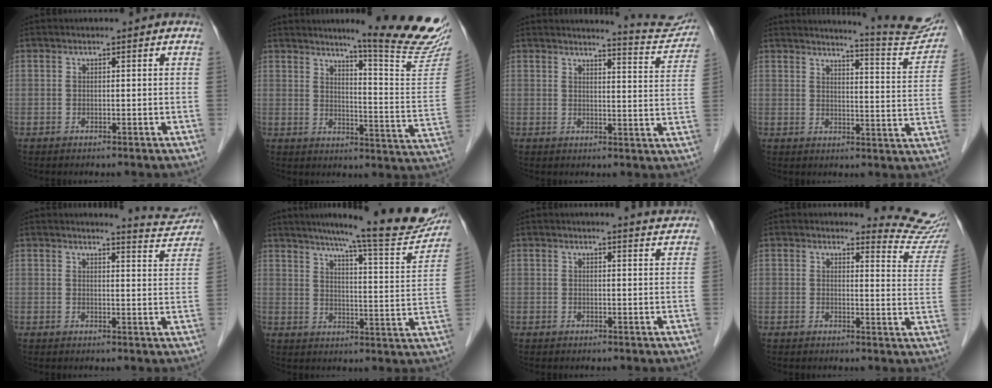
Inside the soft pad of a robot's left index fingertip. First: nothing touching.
{"total": 18.0, "force": [15.2, -1.1, 9.5], "torque": [-0.120, -0.099, 0.180]}
{"total": 8.4, "force": [8.4, 0.0, 0.5], "torque": [-0.006, -0.040, 0.085]}
{"total": 12.7, "force": [12.3, -0.6, 2.9], "torque": [-0.038, -0.068, 0.136]}
{"total": 6.3, "force": [6.3, 0.1, 0.2], "torque": [-0.009, -0.029, 0.061]}
{"total": 20.9, "force": [18.5, 1.3, 9.5], "torque": [-0.129, -0.049, 0.228]}
{"total": 3.7, "force": [3.6, -0.4, 0.5], "torque": [-0.012, -0.013, 0.029]}
{"total": 8.4, "force": [8.4, 0.0, -0.1], "torque": [0.009, -0.087, 0.072]}